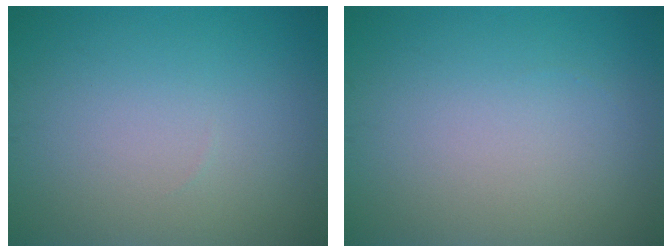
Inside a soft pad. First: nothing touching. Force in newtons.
{"total": 0.0}